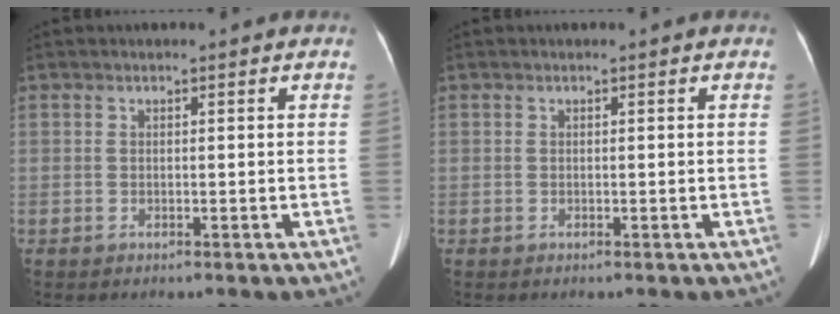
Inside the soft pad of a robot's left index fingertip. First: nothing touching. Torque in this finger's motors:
{"motor_torque": [0.00, 0.00, 0.00, 0.00]}